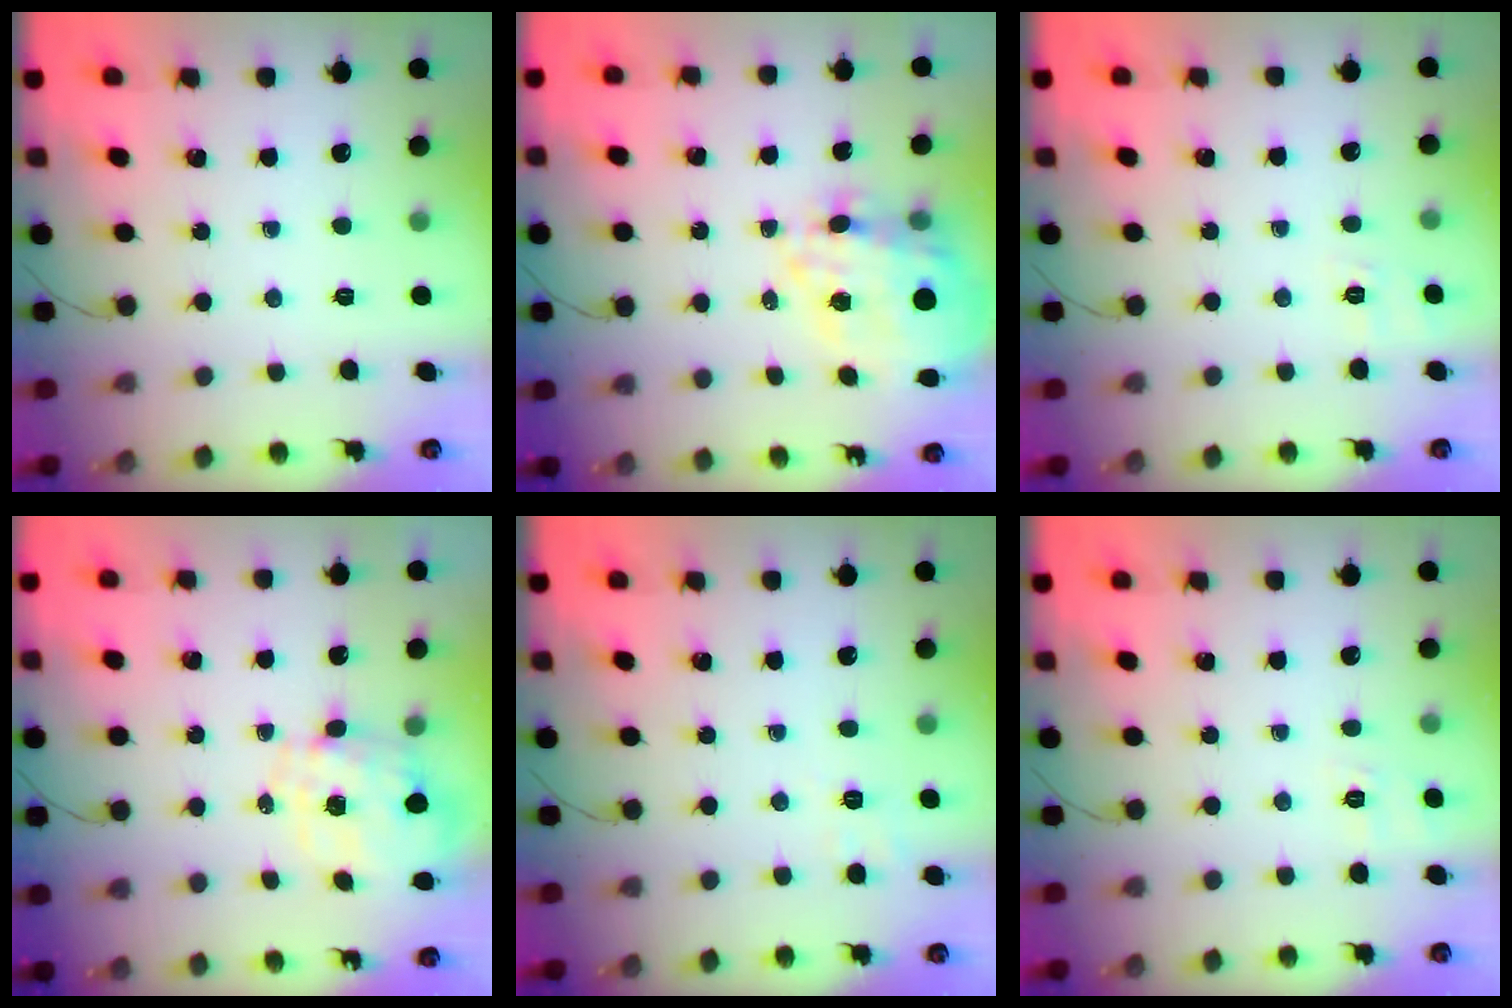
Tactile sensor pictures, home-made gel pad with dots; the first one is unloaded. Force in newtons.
{"total": 18.3, "press": 17.9, "slide": 3.8}
{"total": 2.8, "press": 2.2, "slide": 1.8}
{"total": 1.9, "press": 1.5, "slide": 1.1}
{"total": 2.9, "press": 2.2, "slide": 1.9}
{"total": 2.8, "press": 2.2, "slide": 1.8}